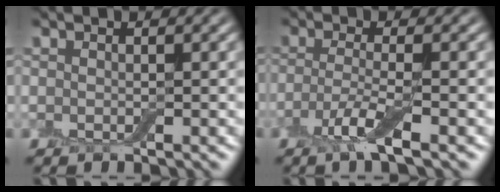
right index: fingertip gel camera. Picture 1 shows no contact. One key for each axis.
{"total": 3.2, "fx": -1.5, "fy": 0.5, "fz": 2.8, "tx": -0.059, "ty": -0.007, "tz": -0.038}